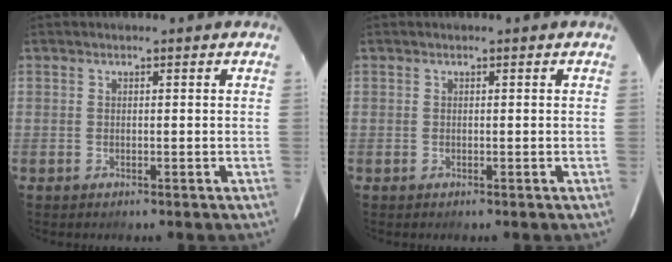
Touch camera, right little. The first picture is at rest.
{"total": 0.0}